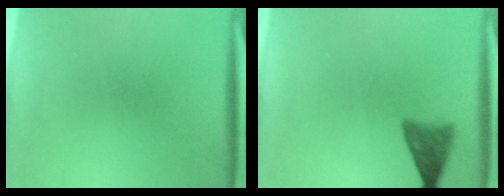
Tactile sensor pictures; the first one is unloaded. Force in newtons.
{"total": 3.5}